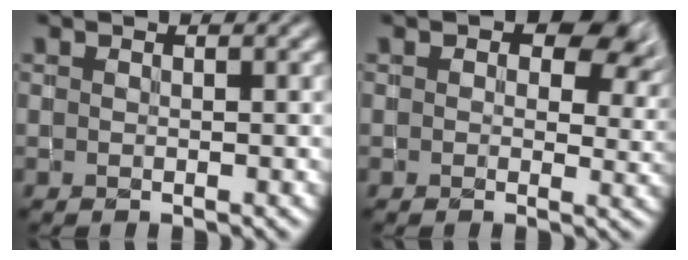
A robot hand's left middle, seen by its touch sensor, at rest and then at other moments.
{"total": 6.3, "force": [2.1, 4.1, 4.3], "torque": [-0.057, -0.004, 0.030]}